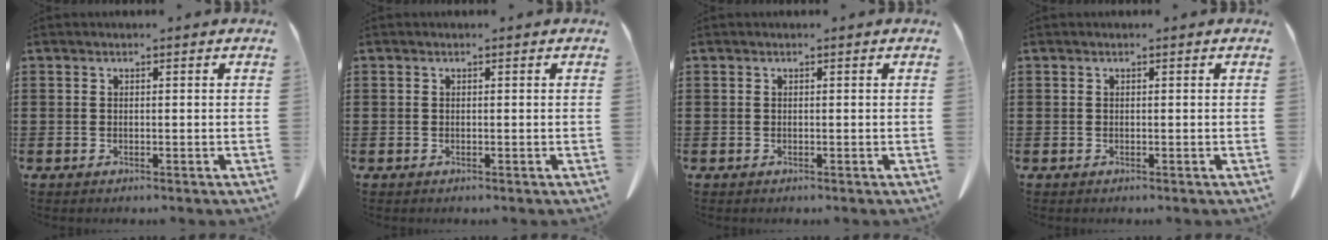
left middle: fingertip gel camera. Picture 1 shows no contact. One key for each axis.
{"total": 0.0}
{"total": 0.0}
{"total": 0.0}